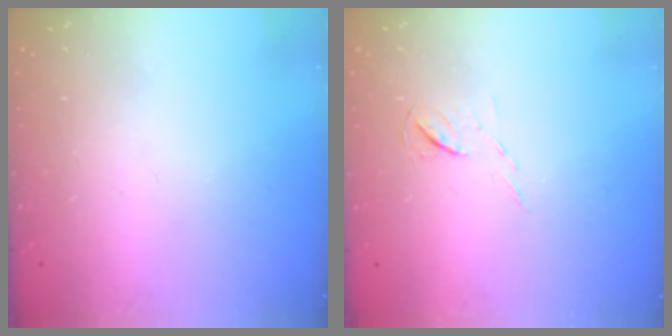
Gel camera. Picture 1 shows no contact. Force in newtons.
{"total": 4.9, "press": 4.9, "slide": 0.5}